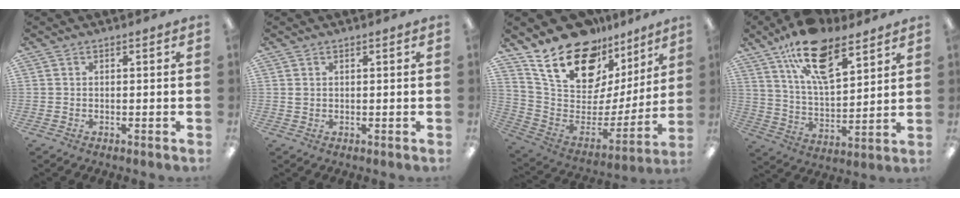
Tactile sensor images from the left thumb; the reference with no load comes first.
{"total": 0.9, "force": [0.5, 0.6, 0.4], "torque": [-0.010, 0.002, 0.009]}
{"total": 22.8, "force": [15.7, 11.9, 11.5], "torque": [-0.196, -0.110, 0.283]}
{"total": 17.9, "force": [11.4, 7.9, 11.4], "torque": [-0.192, -0.047, 0.197]}